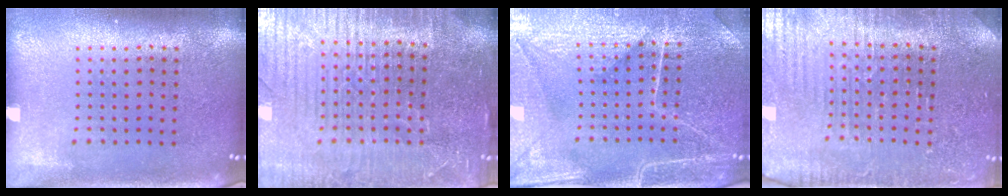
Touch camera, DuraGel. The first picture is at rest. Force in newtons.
{"total": 4.8, "press": 4.5, "slide": 1.7}
{"total": 4.5, "press": 4.2, "slide": 1.6}
{"total": 3.4, "press": 3.4, "slide": 0.5}